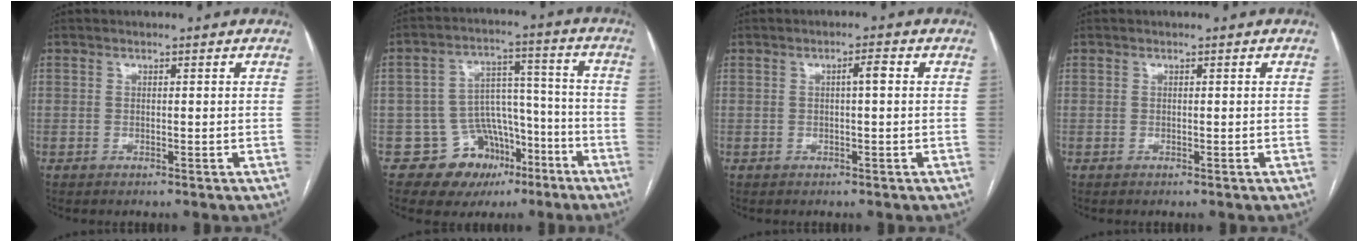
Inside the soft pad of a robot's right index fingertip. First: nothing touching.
{"total": 10.3, "force": [-5.9, 8.1, 2.7], "torque": [-0.022, 0.057, -0.082]}
{"total": 2.0, "force": [0.3, 0.2, 1.9], "torque": [-0.031, 0.004, 0.004]}
{"total": 0.0}